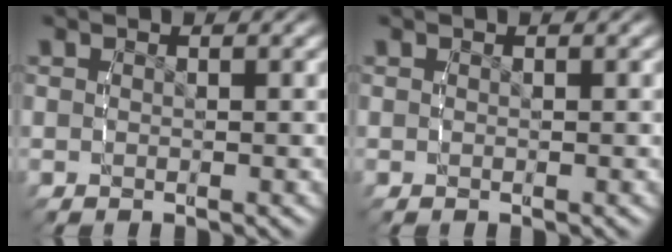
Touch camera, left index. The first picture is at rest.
{"total": 0.0}